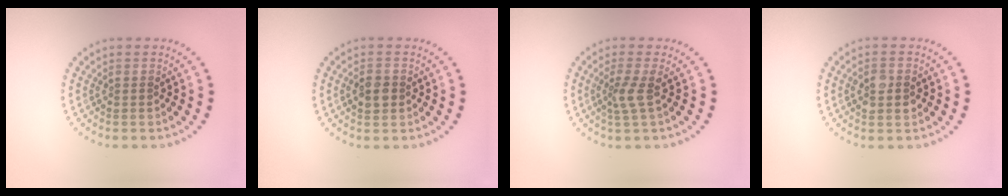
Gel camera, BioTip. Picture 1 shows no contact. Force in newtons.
{"total": 1.8, "press": 1.7, "slide": 0.2}
{"total": 2.0, "press": 1.4, "slide": 1.4}
{"total": 2.8, "press": 2.8, "slide": 0.1}